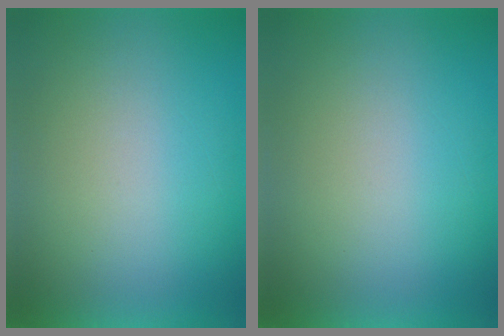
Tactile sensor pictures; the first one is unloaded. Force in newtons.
{"total": 0.0}